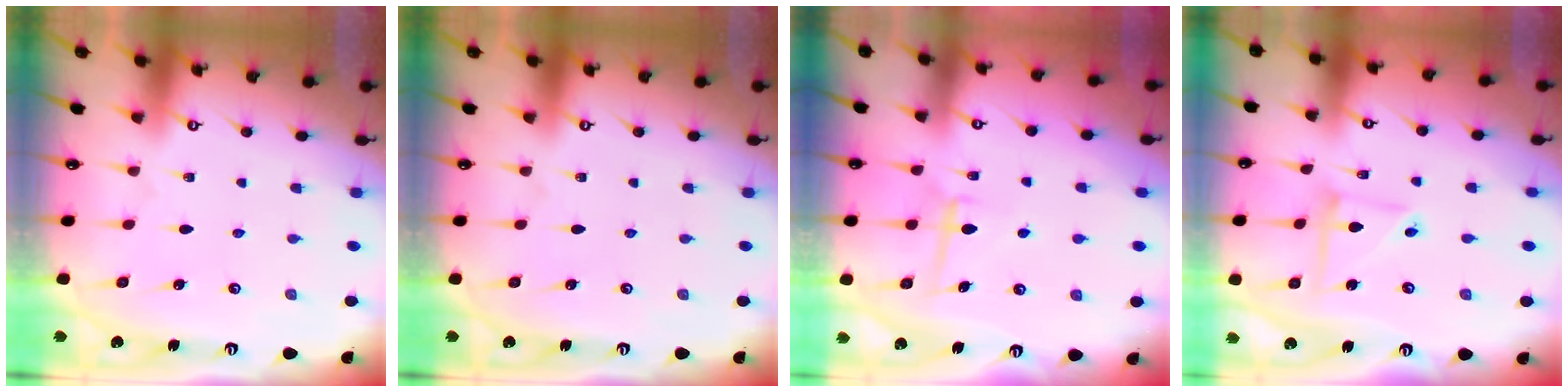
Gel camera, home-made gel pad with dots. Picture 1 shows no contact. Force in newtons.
{"total": 0.0}
{"total": 6.6, "press": 6.5, "slide": 1.0}
{"total": 6.1, "press": 6.1, "slide": 0.4}